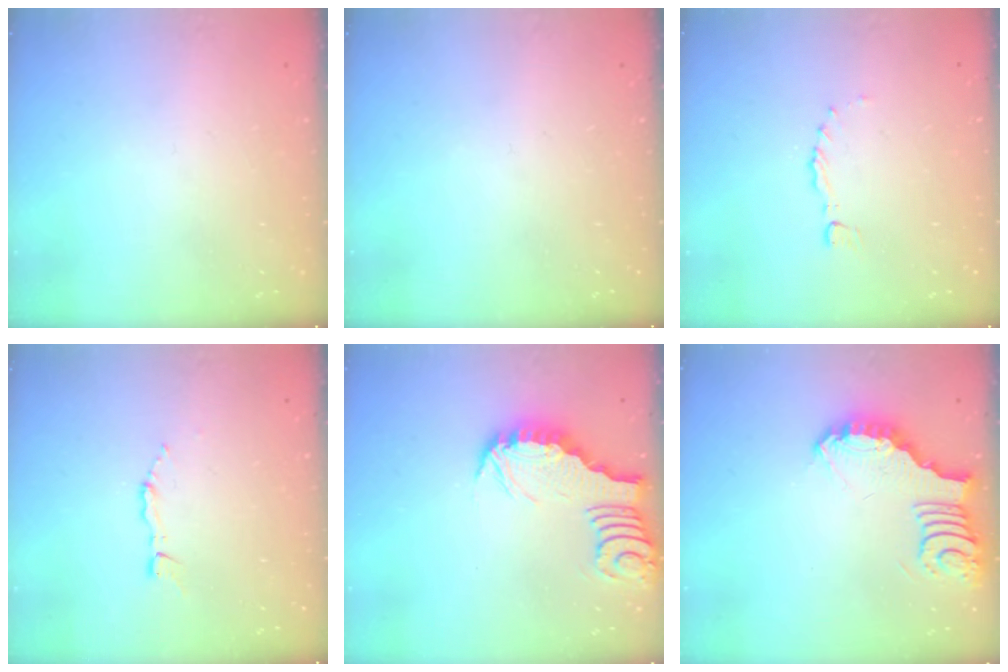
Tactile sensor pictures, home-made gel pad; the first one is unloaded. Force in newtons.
{"total": 0.0}
{"total": 0.0}
{"total": 2.2, "press": 2.2, "slide": 0.3}
{"total": 2.9, "press": 2.9, "slide": 0.3}
{"total": 3.8, "press": 3.8, "slide": 0.3}